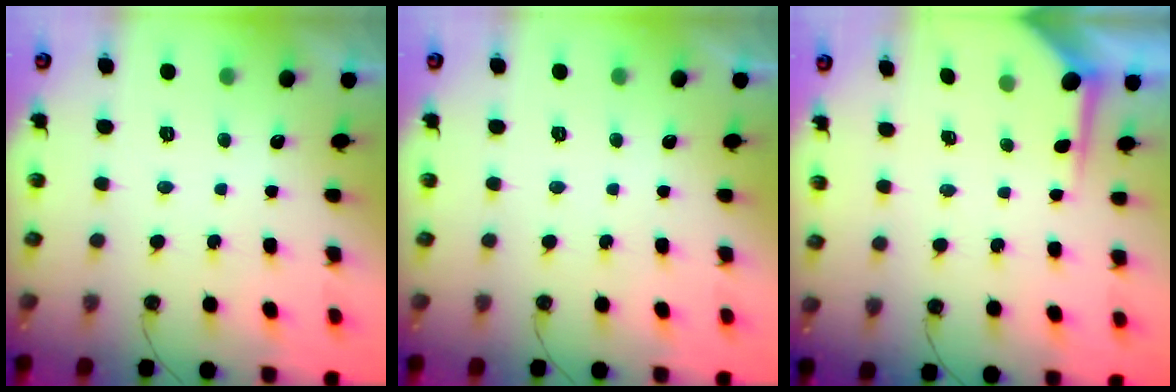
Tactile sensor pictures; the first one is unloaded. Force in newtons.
{"total": 0.0}
{"total": 4.5, "press": 4.5, "slide": 0.2}